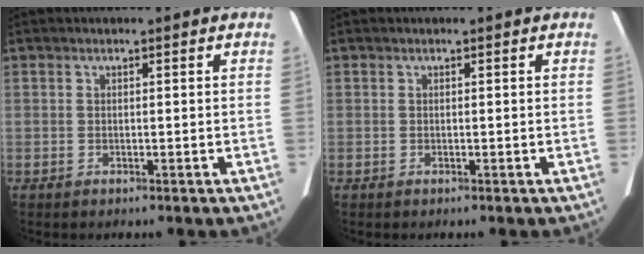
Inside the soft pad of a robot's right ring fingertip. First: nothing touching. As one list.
[{"total": 0.0}]